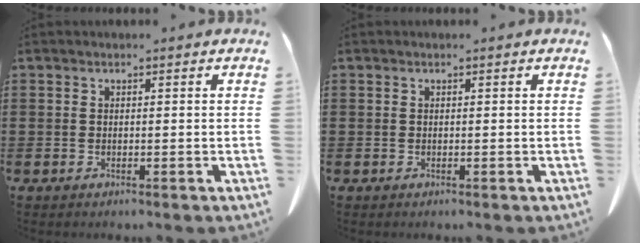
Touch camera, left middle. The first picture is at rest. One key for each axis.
{"total": 0.0}